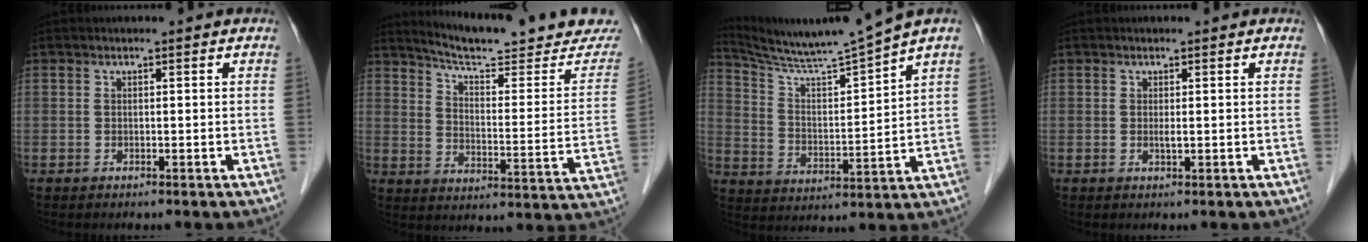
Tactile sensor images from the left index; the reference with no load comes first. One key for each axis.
{"total": 20.7, "fx": 19.0, "fy": 2.1, "fz": 7.9, "tx": -0.105, "ty": -0.058, "tz": 0.246}
{"total": 11.4, "fx": 10.3, "fy": -2.9, "fz": 3.8, "tx": -0.074, "ty": -0.026, "tz": 0.188}
{"total": 0.8, "fx": 0.1, "fy": 0.1, "fz": 0.8, "tx": -0.020, "ty": -0.003, "tz": 0.002}